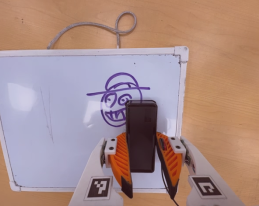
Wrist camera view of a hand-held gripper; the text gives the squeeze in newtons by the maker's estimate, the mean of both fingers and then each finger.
{"total": 4.6, "left": 3.0, "right": 6.2}